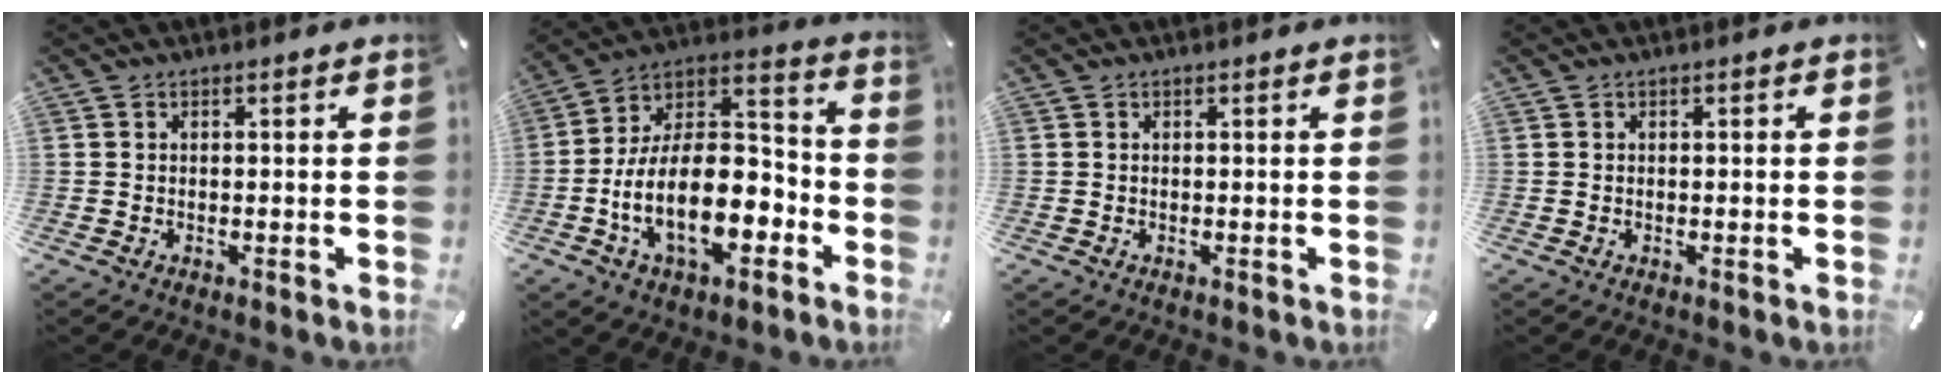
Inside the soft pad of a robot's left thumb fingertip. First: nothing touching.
{"total": 20.0, "force": [-6.5, 11.5, 14.9], "torque": [-0.270, 0.007, -0.107]}
{"total": 0.0}
{"total": 0.0}